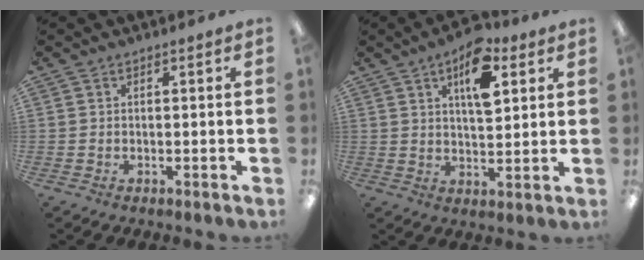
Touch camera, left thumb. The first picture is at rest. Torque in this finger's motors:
{"motor_torque": [0.14, 0.04, -0.03, -0.22, 0.17]}